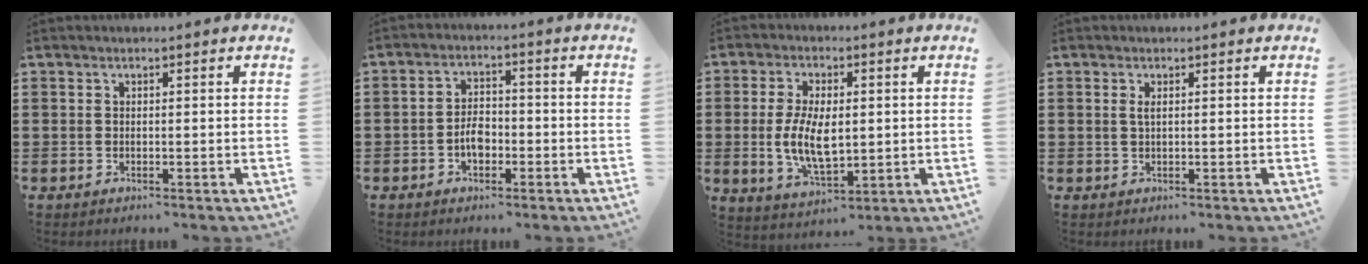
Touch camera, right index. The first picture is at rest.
{"total": 3.8, "force": [-1.3, 2.3, 2.8], "torque": [-0.052, -0.002, -0.027]}
{"total": 8.3, "force": [-0.2, 4.2, 7.2], "torque": [-0.159, 0.001, -0.007]}
{"total": 1.1, "force": [0.3, 0.3, 1.0], "torque": [-0.021, 0.003, 0.005]}